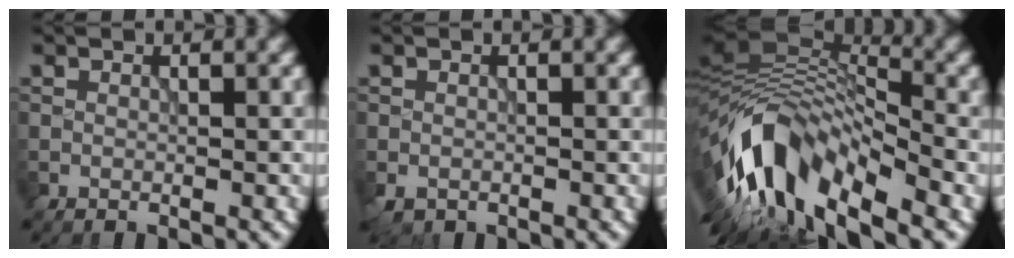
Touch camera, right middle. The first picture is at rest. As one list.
[{"total": 1.2, "force": [-0.7, 0.8, 0.5], "torque": [-0.010, -0.006, -0.015]}, {"total": 12.7, "force": [-6.2, 5.3, 9.7], "torque": [-0.178, 0.021, -0.111]}]